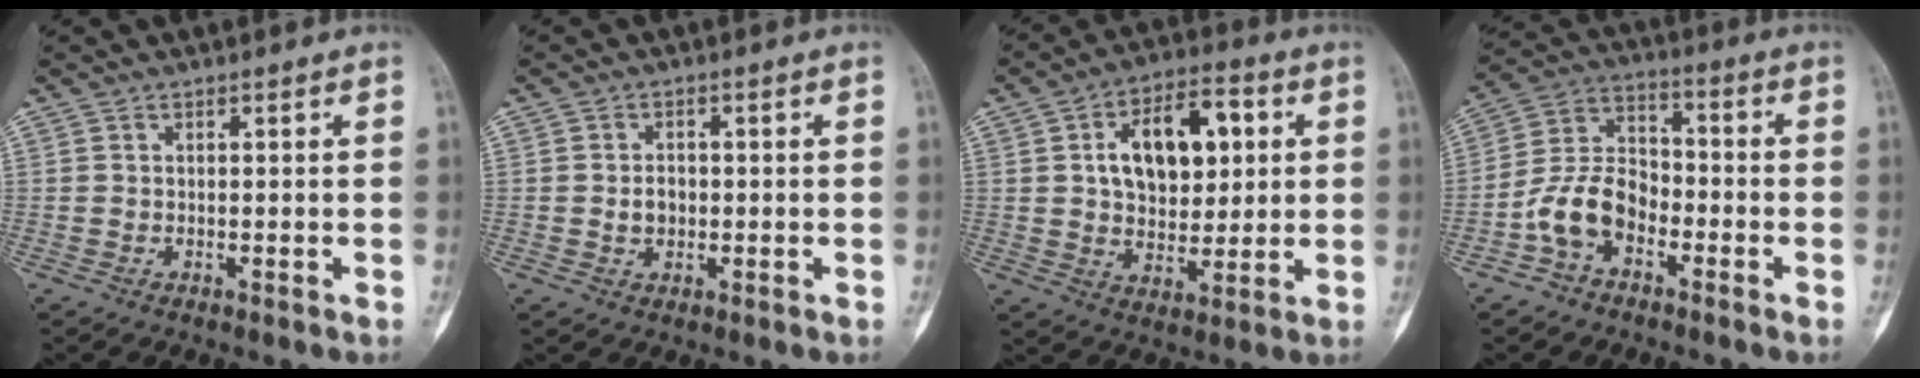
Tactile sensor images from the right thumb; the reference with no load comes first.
{"total": 2.8, "force": [-0.3, 2.2, 1.7], "torque": [-0.018, 0.005, -0.006]}
{"total": 15.3, "force": [3.5, 9.1, 11.8], "torque": [-0.151, 0.008, 0.054]}
{"total": 10.0, "force": [-4.5, 6.5, 6.1], "torque": [-0.106, 0.048, -0.094]}